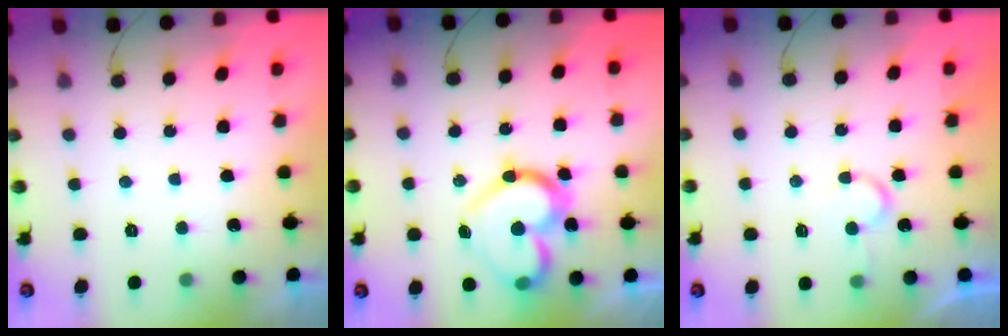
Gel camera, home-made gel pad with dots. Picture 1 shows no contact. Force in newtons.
{"total": 16.8, "press": 16.7, "slide": 1.4}
{"total": 5.4, "press": 5.4, "slide": 0.4}